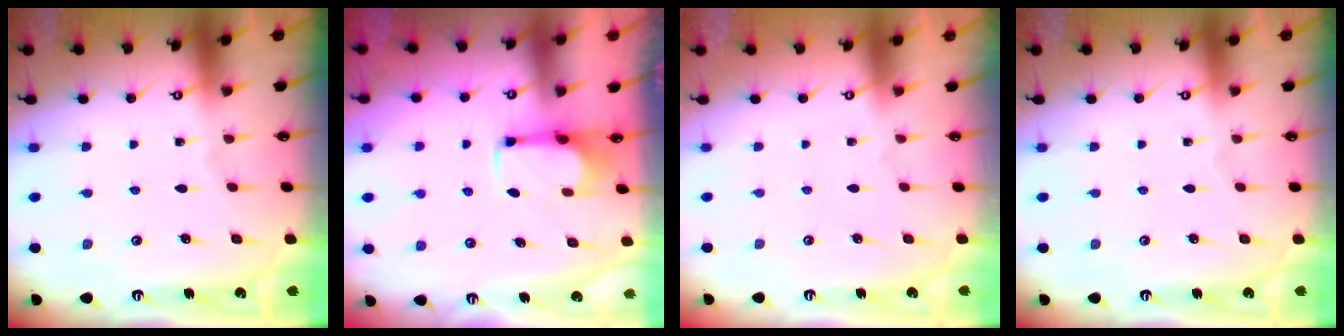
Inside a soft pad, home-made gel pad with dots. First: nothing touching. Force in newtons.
{"total": 2.8, "press": 2.6, "slide": 1.0}
{"total": 1.5, "press": 1.4, "slide": 0.6}
{"total": 0.0}